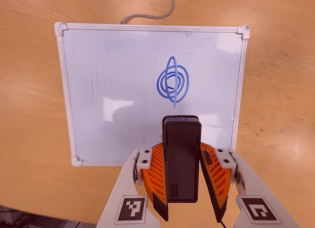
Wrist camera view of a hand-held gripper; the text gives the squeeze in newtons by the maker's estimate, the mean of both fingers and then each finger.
{"total": 5.5, "left": 4.3, "right": 6.7}